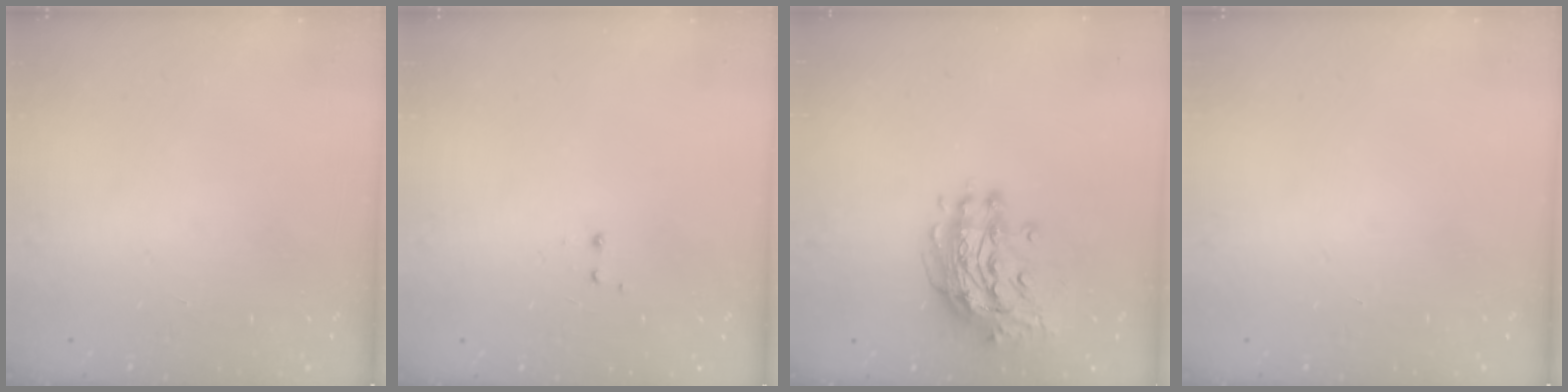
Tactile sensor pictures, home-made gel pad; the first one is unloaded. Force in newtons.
{"total": 1.2, "press": 1.0, "slide": 0.6}
{"total": 12.2, "press": 12.1, "slide": 1.3}
{"total": 0.0}